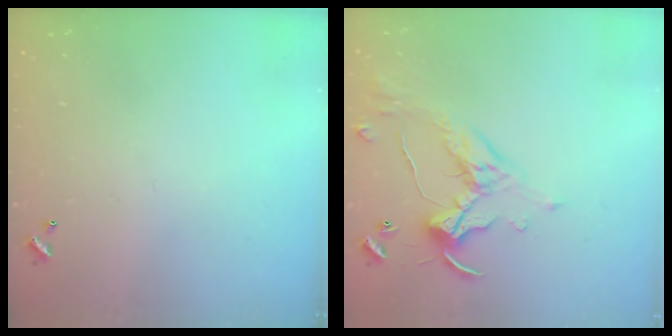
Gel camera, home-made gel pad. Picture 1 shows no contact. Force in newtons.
{"total": 1.1, "press": 1.1, "slide": 0.1}